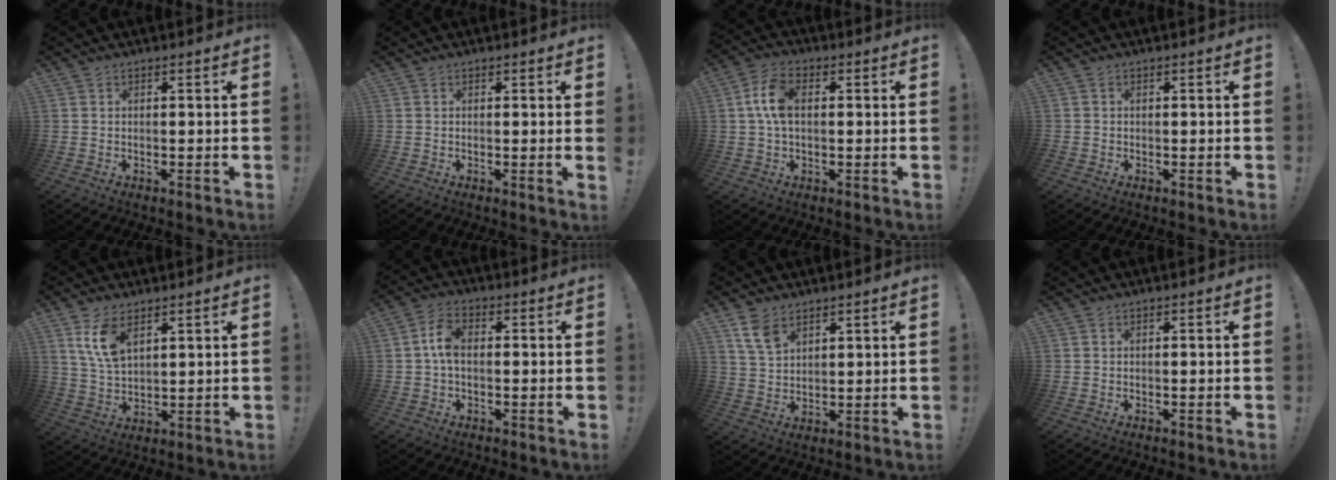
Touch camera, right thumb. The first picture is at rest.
{"total": 1.0, "force": [0.5, -0.4, 0.8], "torque": [-0.008, -0.004, 0.006]}
{"total": 8.5, "force": [1.0, 5.1, 6.7], "torque": [-0.131, 0.010, 0.023]}
{"total": 0.8, "force": [-0.6, 0.6, 0.1], "torque": [-0.005, 0.003, -0.009]}
{"total": 9.0, "force": [5.1, 4.5, 5.9], "torque": [-0.113, -0.017, 0.094]}
{"total": 6.3, "force": [0.2, 3.6, 5.1], "torque": [-0.104, 0.007, 0.003]}
{"total": 7.0, "force": [4.5, 3.7, 3.8], "torque": [-0.073, -0.017, 0.089]}
{"total": 0.0}